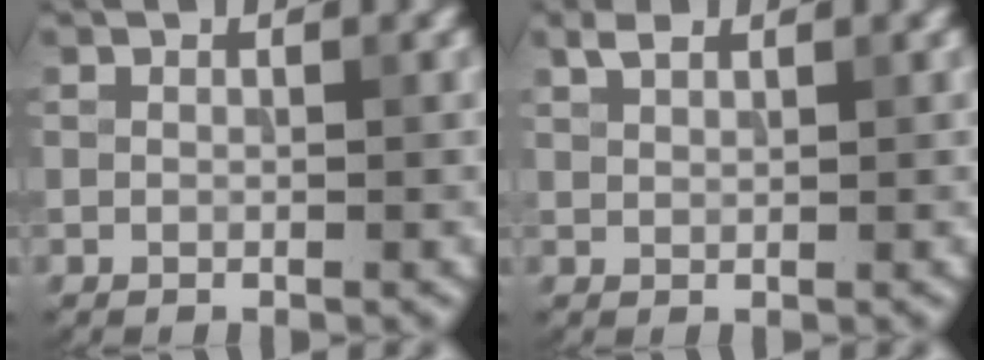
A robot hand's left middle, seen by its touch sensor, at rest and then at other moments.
{"total": 1.5, "force": [1.2, 0.6, 0.7], "torque": [-0.018, 0.004, 0.023]}